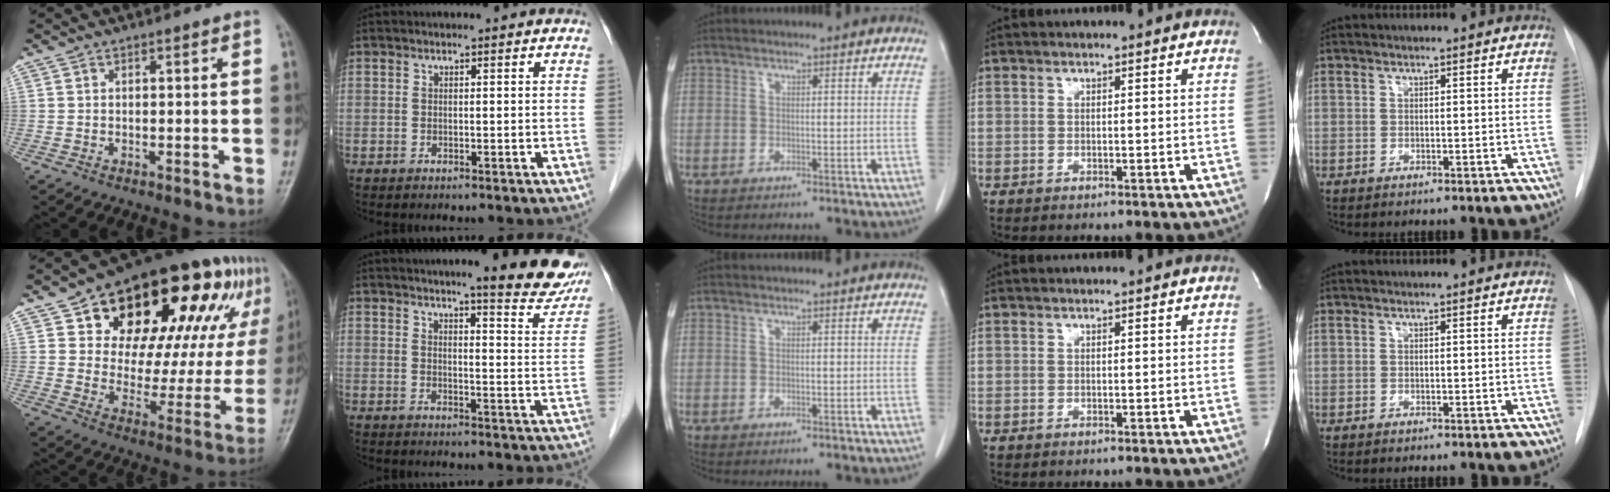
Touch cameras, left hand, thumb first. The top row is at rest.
{"thumb": {"total": 29.8, "force": [14.6, 15.7, 20.8], "torque": [-0.252, 0.003, 0.220]}, "index": {"total": 13.0, "force": [10.9, 1.1, 6.9], "torque": [-0.069, -0.027, 0.120]}}